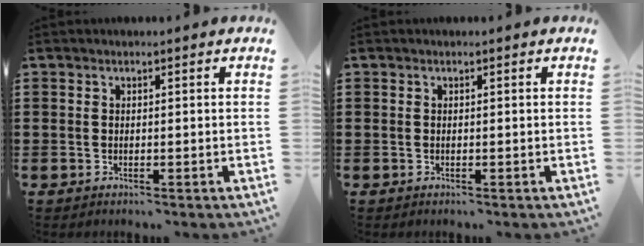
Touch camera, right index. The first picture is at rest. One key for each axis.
{"total": 0.0}